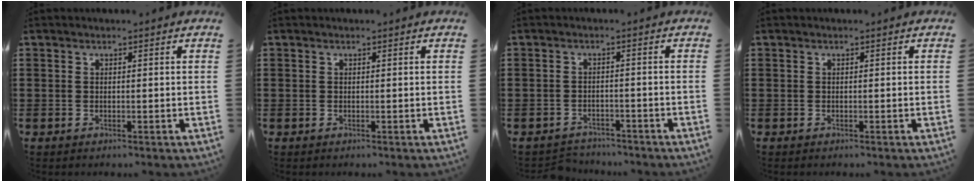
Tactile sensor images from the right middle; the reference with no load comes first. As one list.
[{"total": 0.0}, {"total": 2.3, "force": [-2.2, 0.4, -0.3], "torque": [-0.002, -0.003, -0.050]}, {"total": 0.0}]